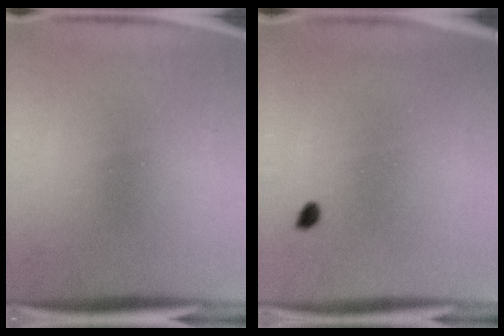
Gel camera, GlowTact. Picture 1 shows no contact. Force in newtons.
{"total": 0.9}